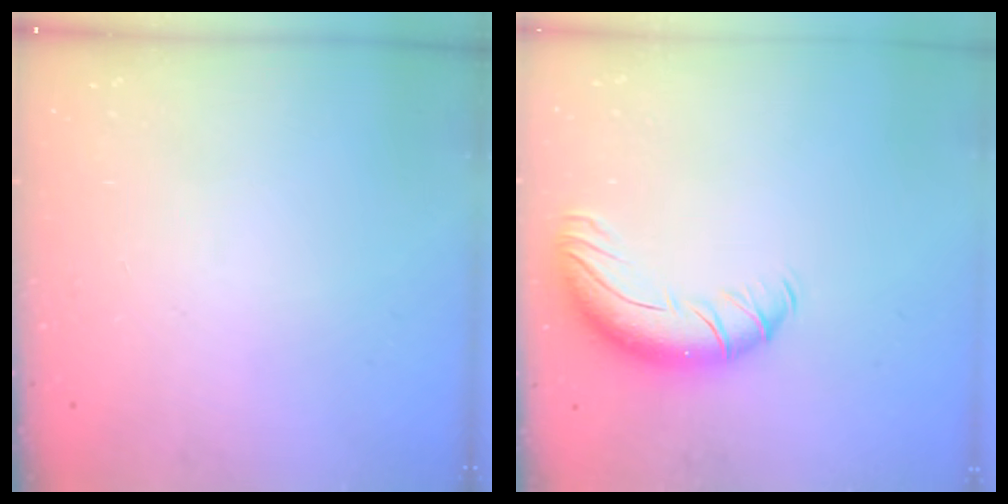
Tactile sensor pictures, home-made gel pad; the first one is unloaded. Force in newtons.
{"total": 11.0, "press": 10.7, "slide": 2.6}